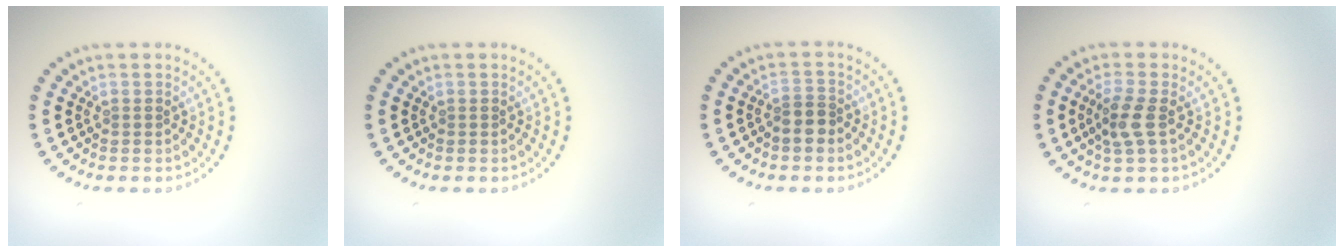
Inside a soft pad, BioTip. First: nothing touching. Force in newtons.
{"total": 0.0}
{"total": 2.1, "press": 1.7, "slide": 1.1}
{"total": 2.7, "press": 2.4, "slide": 1.1}